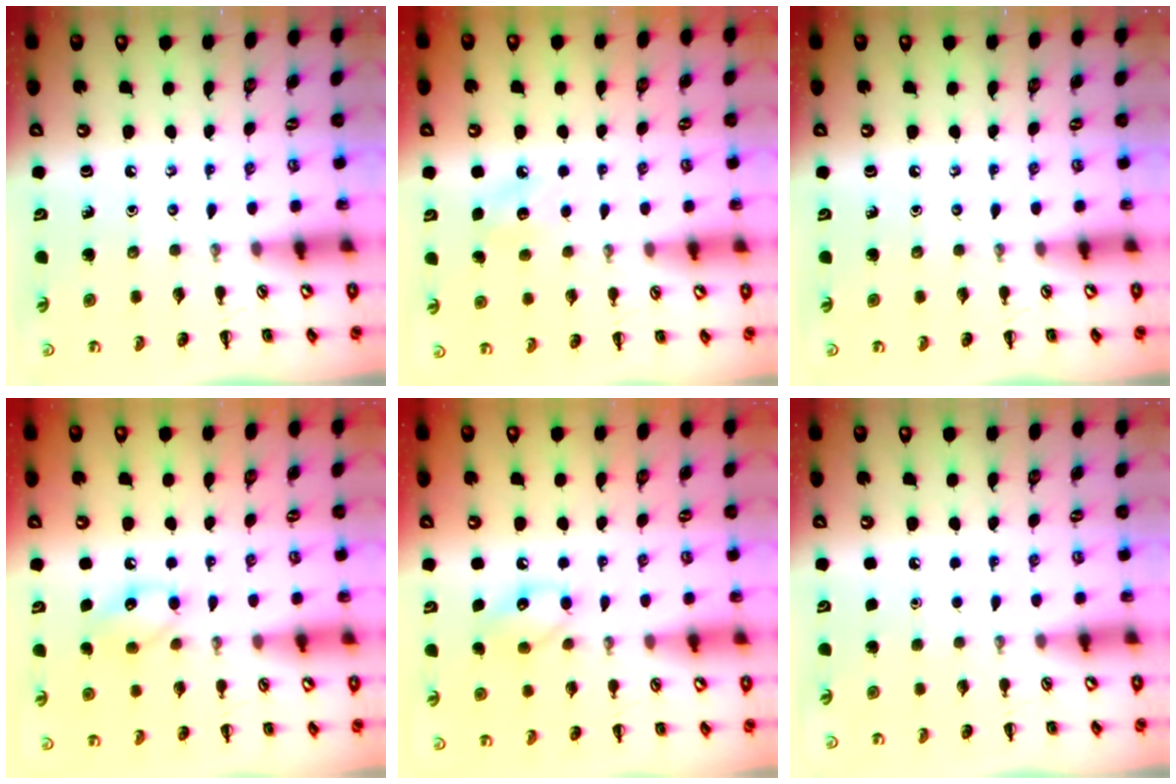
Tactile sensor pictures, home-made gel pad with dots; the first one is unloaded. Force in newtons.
{"total": 6.3, "press": 6.1, "slide": 1.7}
{"total": 0.0}
{"total": 9.4, "press": 9.3, "slide": 1.1}
{"total": 9.4, "press": 9.3, "slide": 1.1}
{"total": 1.8, "press": 1.8, "slide": 0.1}